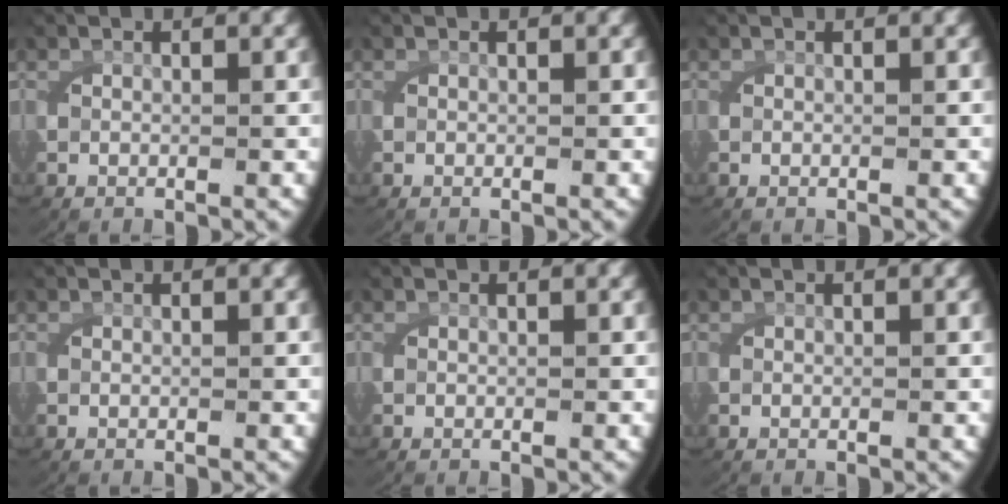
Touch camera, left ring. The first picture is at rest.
{"total": 0.0}
{"total": 0.0}
{"total": 0.0}
{"total": 0.0}
{"total": 0.0}